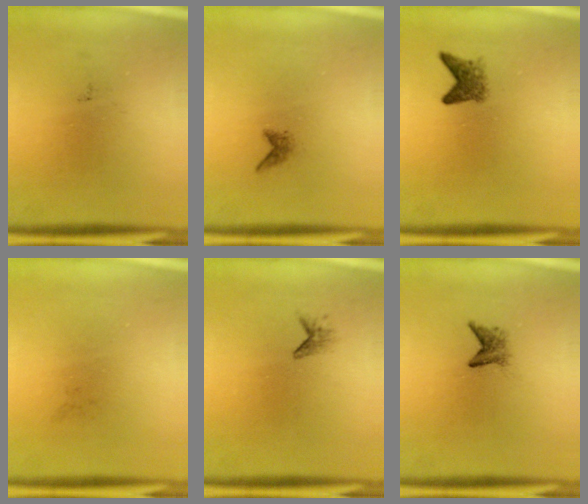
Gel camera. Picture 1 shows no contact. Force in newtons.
{"total": 0.8}
{"total": 2.3}
{"total": 0.0}
{"total": 1.0}
{"total": 1.8}